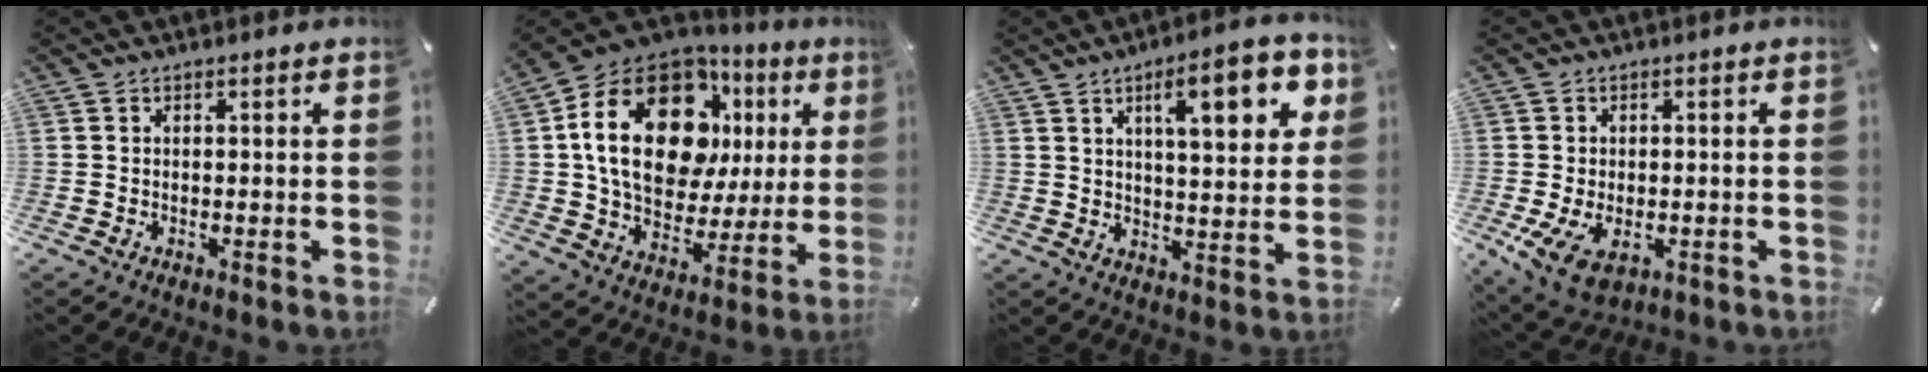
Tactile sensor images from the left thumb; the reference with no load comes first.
{"total": 24.0, "force": [8.7, 15.2, 16.3], "torque": [-0.286, -0.032, 0.148]}
{"total": 14.3, "force": [6.4, 4.7, 12.0], "torque": [-0.164, -0.019, 0.094]}
{"total": 6.7, "force": [-1.6, 4.5, 4.7], "torque": [-0.103, -0.003, -0.026]}